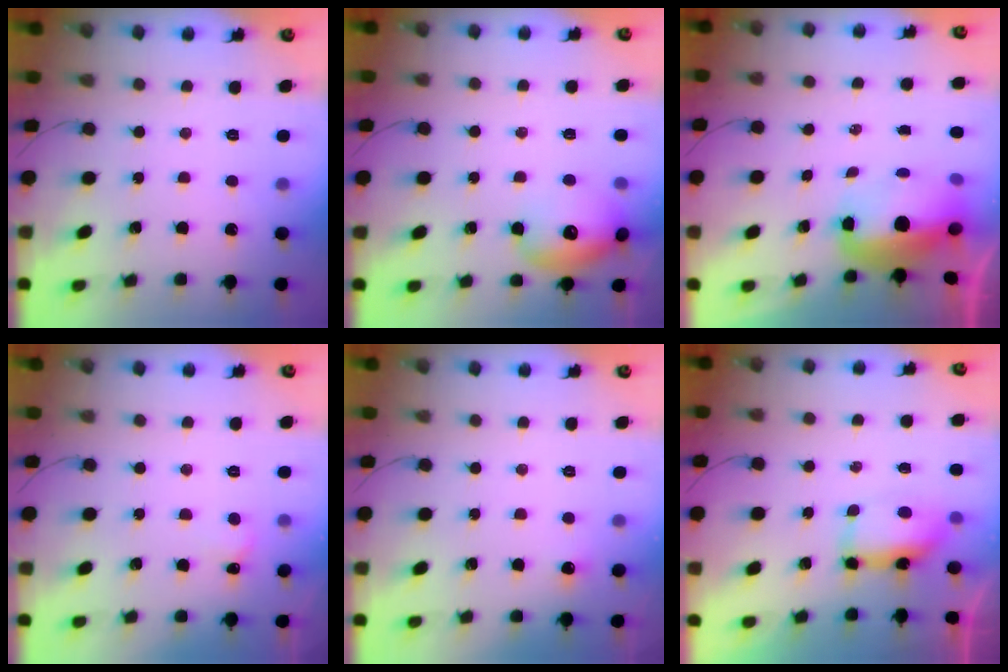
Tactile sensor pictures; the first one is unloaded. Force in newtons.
{"total": 14.2, "press": 14.1, "slide": 1.5}
{"total": 11.0, "press": 10.7, "slide": 2.5}
{"total": 4.7, "press": 4.5, "slide": 1.3}
{"total": 3.0, "press": 2.8, "slide": 1.2}
{"total": 13.9, "press": 8.9, "slide": 10.7}